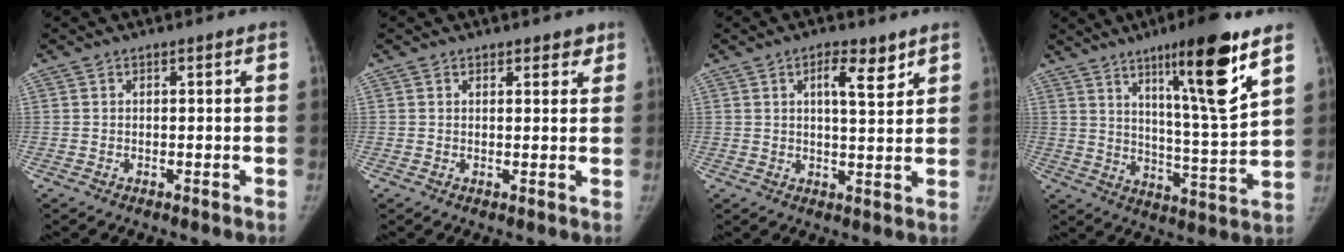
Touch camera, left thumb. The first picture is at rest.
{"total": 2.4, "force": [1.8, 1.4, 0.9], "torque": [0.015, -0.008, 0.019]}
{"total": 5.9, "force": [3.3, 2.0, 4.4], "torque": [-0.056, -0.019, 0.049]}
{"total": 17.5, "force": [9.7, 1.7, 14.4], "torque": [-0.213, -0.059, 0.158]}